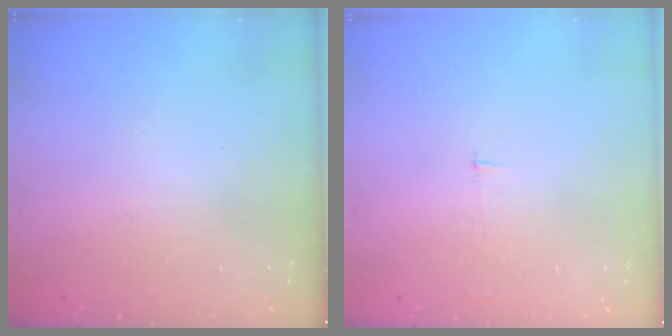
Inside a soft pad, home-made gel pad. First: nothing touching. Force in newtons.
{"total": 2.5, "press": 2.5, "slide": 0.2}